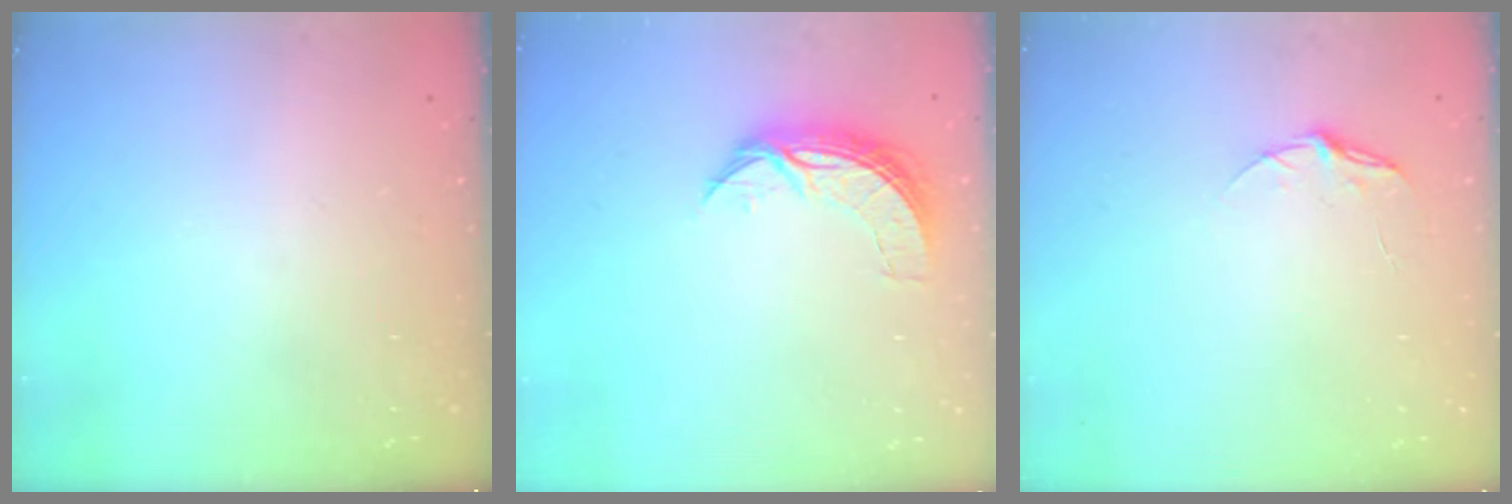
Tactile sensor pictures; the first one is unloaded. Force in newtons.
{"total": 7.3, "press": 7.3, "slide": 0.2}
{"total": 5.3, "press": 5.2, "slide": 0.6}